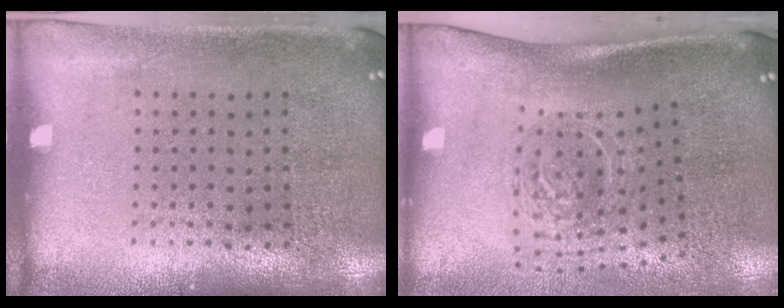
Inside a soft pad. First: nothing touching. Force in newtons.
{"total": 1.9, "press": 1.4, "slide": 1.4}